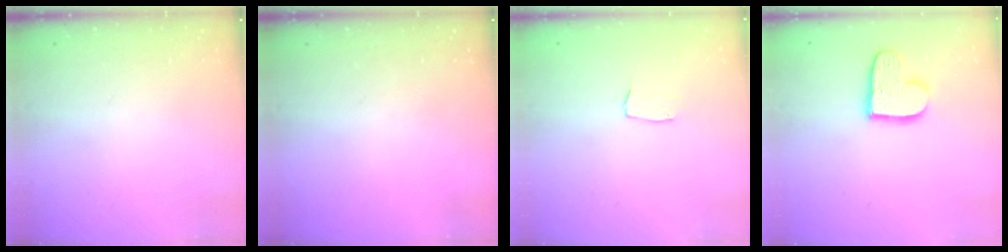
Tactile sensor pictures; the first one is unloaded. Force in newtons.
{"total": 0.0}
{"total": 3.0, "press": 3.0, "slide": 0.2}
{"total": 12.1, "press": 12.0, "slide": 0.9}